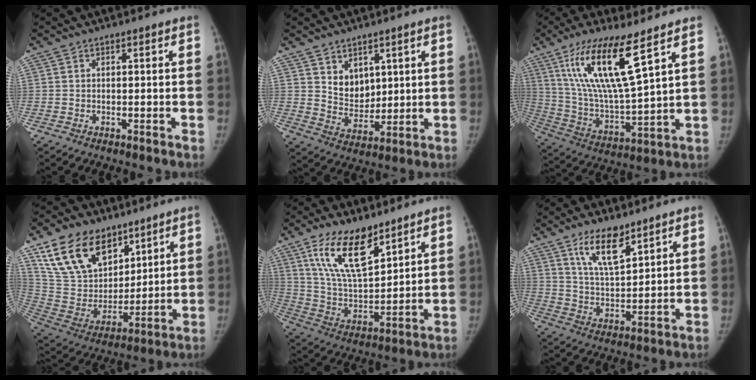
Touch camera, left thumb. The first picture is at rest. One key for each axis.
{"total": 6.9, "fx": 3.2, "fy": 5.1, "fz": 3.5, "tx": -0.028, "ty": -0.029, "tz": 0.069}
{"total": 18.4, "fx": 9.7, "fy": 3.4, "fz": 15.2, "tx": -0.292, "ty": -0.051, "tz": 0.190}
{"total": 20.2, "fx": 12.2, "fy": 12.6, "fz": 10.0, "tx": -0.146, "ty": -0.044, "tz": 0.236}
{"total": 15.3, "fx": 9.5, "fy": 6.3, "fz": 10.2, "tx": -0.157, "ty": -0.051, "tz": 0.189}
{"total": 9.5, "fx": 6.3, "fy": 3.2, "fz": 6.3, "tx": -0.100, "ty": -0.042, "tz": 0.122}